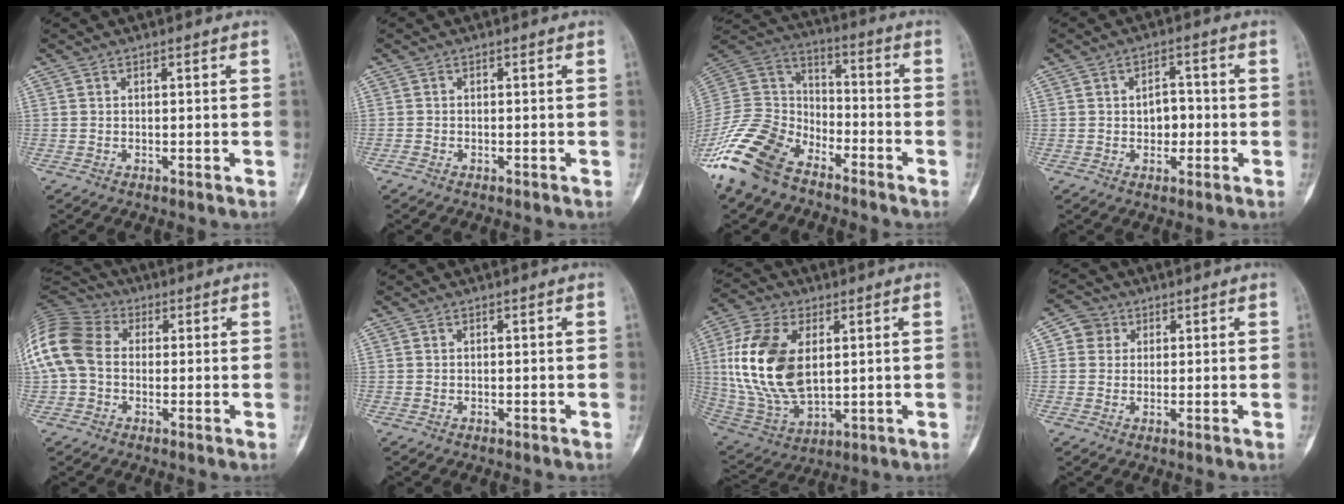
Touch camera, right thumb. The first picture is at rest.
{"total": 0.6, "force": [-0.5, 0.3, 0.2], "torque": [-0.009, 0.000, -0.013]}
{"total": 18.3, "force": [-12.5, 10.0, 8.7], "torque": [-0.179, 0.065, -0.245]}
{"total": 4.4, "force": [-0.5, 3.2, 3.1], "torque": [-0.018, 0.011, -0.012]}
{"total": 16.1, "force": [1.3, 12.2, 10.3], "torque": [-0.237, 0.040, 0.015]}
{"total": 0.0}
{"total": 19.2, "force": [3.1, 11.2, 15.3], "torque": [-0.309, -0.014, 0.066]}
{"total": 3.9, "force": [1.1, 3.7, 0.7], "torque": [0.012, 0.003, 0.012]}